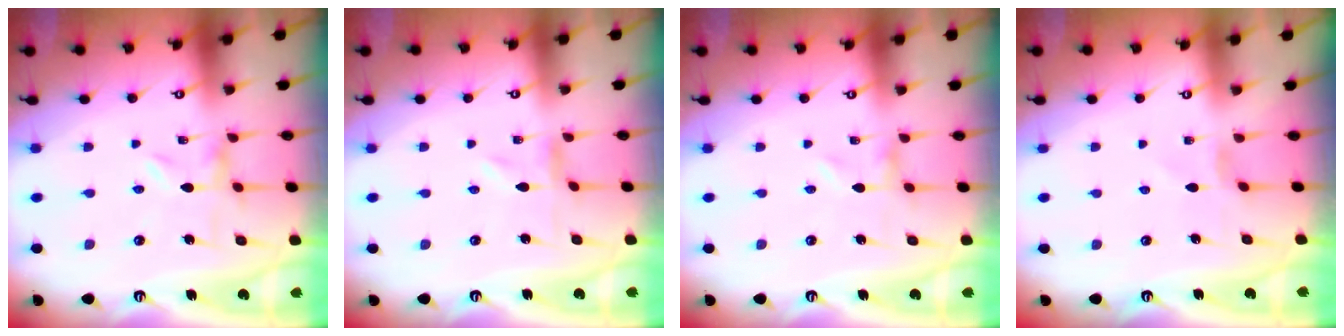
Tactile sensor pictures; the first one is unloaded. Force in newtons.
{"total": 0.0}
{"total": 0.0}
{"total": 2.5, "press": 2.5, "slide": 0.5}